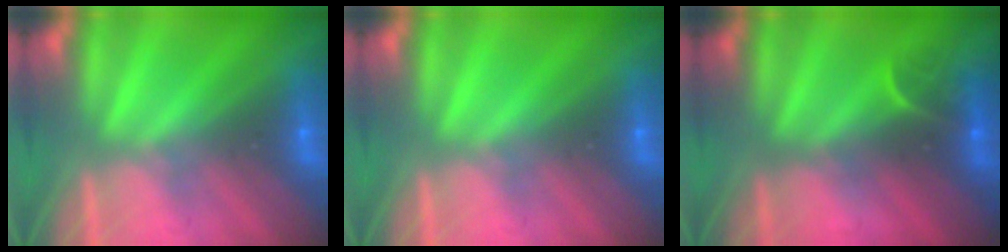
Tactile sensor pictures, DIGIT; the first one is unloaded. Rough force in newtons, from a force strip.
{"total": 0.0}
{"total": 2.8}